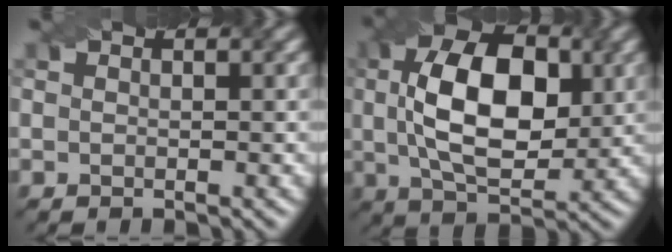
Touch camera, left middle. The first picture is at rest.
{"total": 9.1, "force": [0.2, 5.1, 7.6], "torque": [-0.140, 0.021, 0.010]}